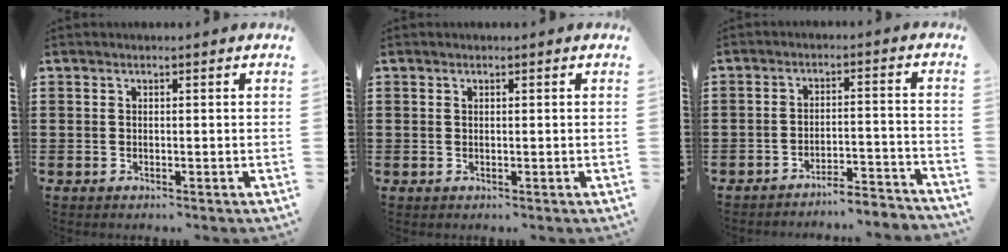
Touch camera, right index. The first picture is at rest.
{"total": 0.0}
{"total": 4.4, "force": [-4.3, -0.2, 0.8], "torque": [-0.018, -0.004, -0.089]}